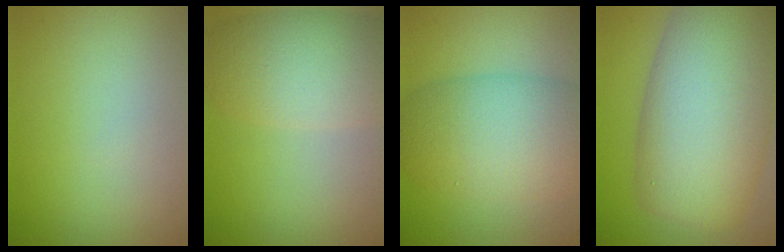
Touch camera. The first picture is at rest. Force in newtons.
{"total": 5.6, "press": 5.6, "slide": 0.4}
{"total": 8.9, "press": 8.9, "slide": 0.4}
{"total": 13.9, "press": 13.9, "slide": 0.4}